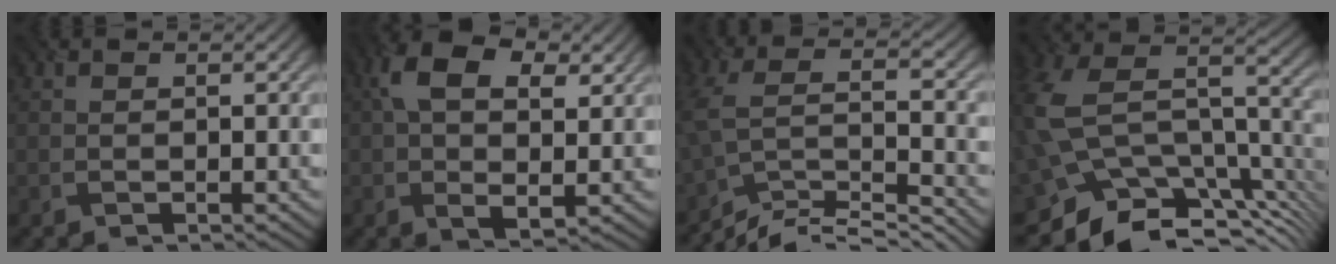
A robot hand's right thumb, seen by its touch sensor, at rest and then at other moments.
{"total": 8.9, "force": [1.8, 5.5, 6.7], "torque": [-0.146, -0.004, 0.029]}
{"total": 9.8, "force": [-8.2, 2.2, 4.8], "torque": [-0.097, 0.004, -0.155]}
{"total": 13.6, "force": [-6.4, 8.8, 8.1], "torque": [-0.196, -0.025, -0.098]}